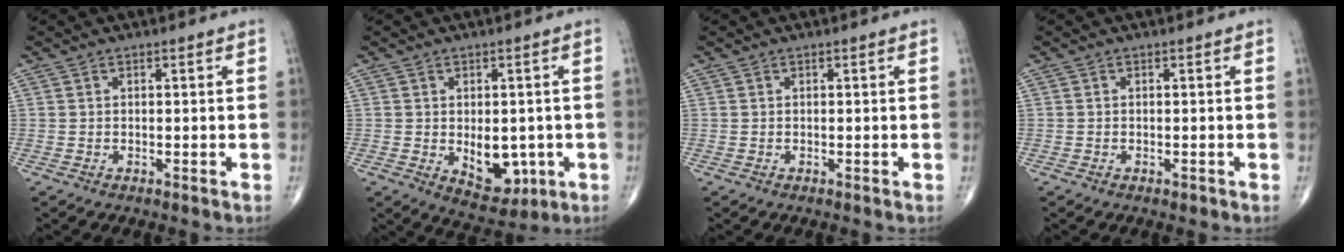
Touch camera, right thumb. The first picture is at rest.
{"total": 8.7, "force": [-1.5, 5.5, 6.5], "torque": [-0.058, -0.008, -0.005]}
{"total": 0.0}
{"total": 0.6, "force": [-0.3, 0.3, 0.3], "torque": [-0.004, -0.001, -0.005]}